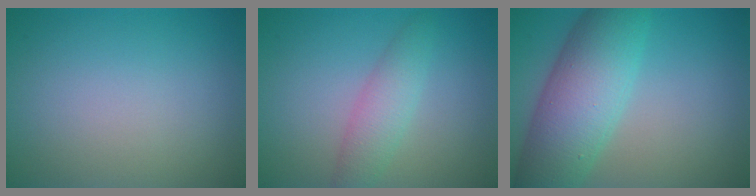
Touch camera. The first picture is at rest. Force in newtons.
{"total": 2.9, "press": 2.9, "slide": 0.0}
{"total": 8.6, "press": 8.6, "slide": 0.3}